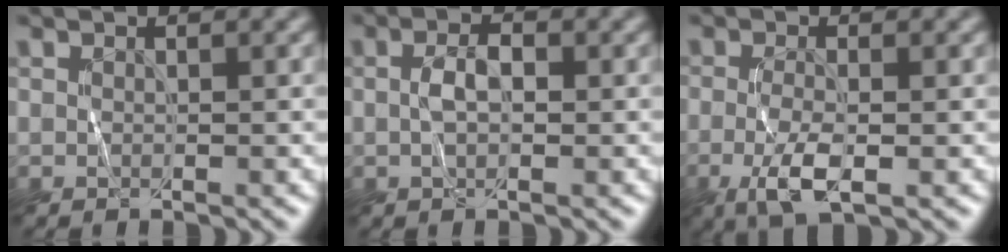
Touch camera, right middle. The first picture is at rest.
{"total": 2.3, "force": [-0.1, 1.0, 2.1], "torque": [-0.043, 0.004, -0.003]}
{"total": 3.6, "force": [-1.3, 0.9, 3.2], "torque": [-0.074, -0.007, -0.028]}